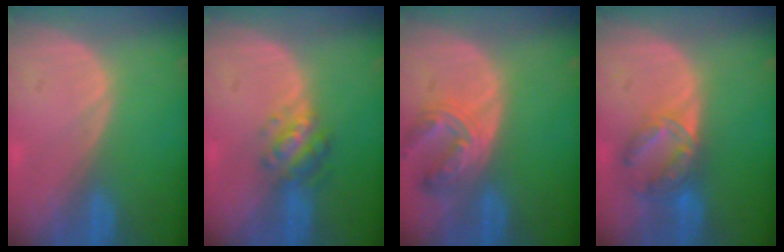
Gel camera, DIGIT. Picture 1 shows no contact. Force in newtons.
{"total": 4.9, "press": 4.5, "slide": 2.0}
{"total": 6.8, "press": 6.3, "slide": 2.5}
{"total": 7.3, "press": 6.0, "slide": 4.0}